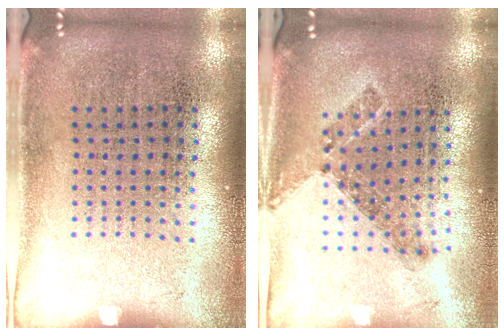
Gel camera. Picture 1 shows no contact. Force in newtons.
{"total": 0.8, "press": 0.8, "slide": 0.3}